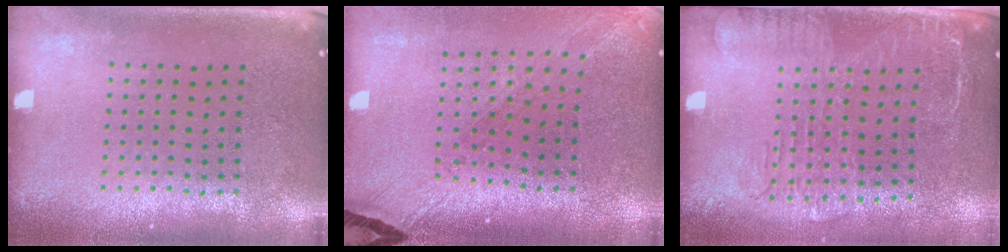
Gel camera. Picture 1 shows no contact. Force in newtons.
{"total": 1.5, "press": 1.4, "slide": 0.3}
{"total": 1.8, "press": 1.5, "slide": 0.9}